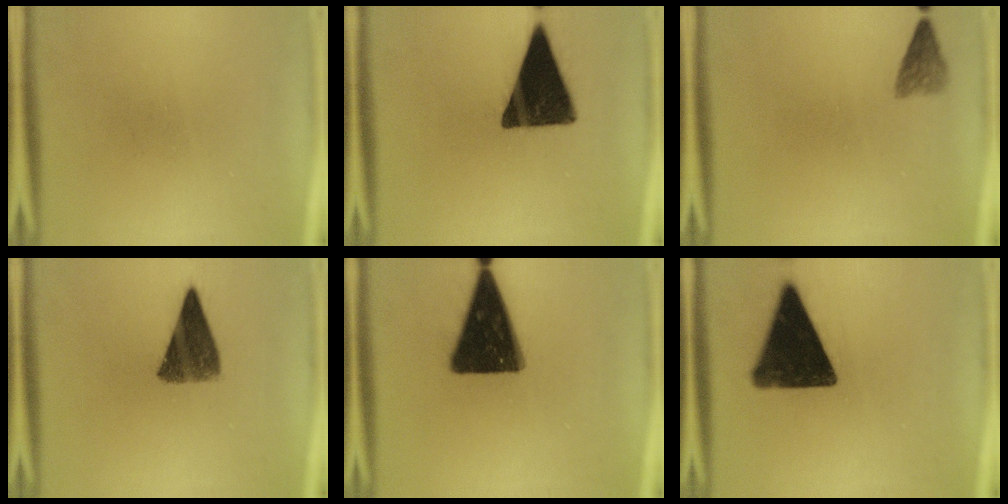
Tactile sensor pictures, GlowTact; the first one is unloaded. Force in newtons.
{"total": 16.3}
{"total": 2.3}
{"total": 9.1}
{"total": 17.2}
{"total": 15.7}